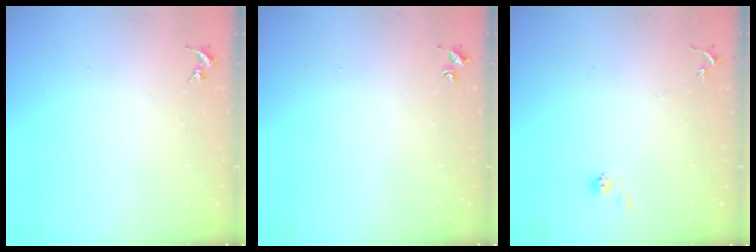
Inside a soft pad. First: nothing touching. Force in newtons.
{"total": 1.8, "press": 1.8, "slide": 0.2}
{"total": 5.9, "press": 5.9, "slide": 0.5}